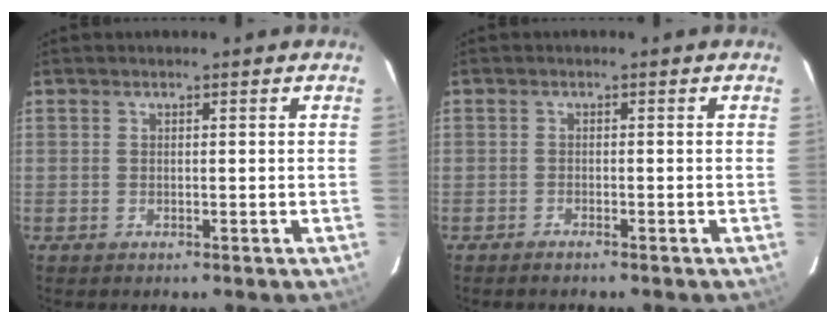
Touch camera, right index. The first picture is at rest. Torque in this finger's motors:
{"motor_torque": [0.02, 0.02, 0.09, 0.01]}